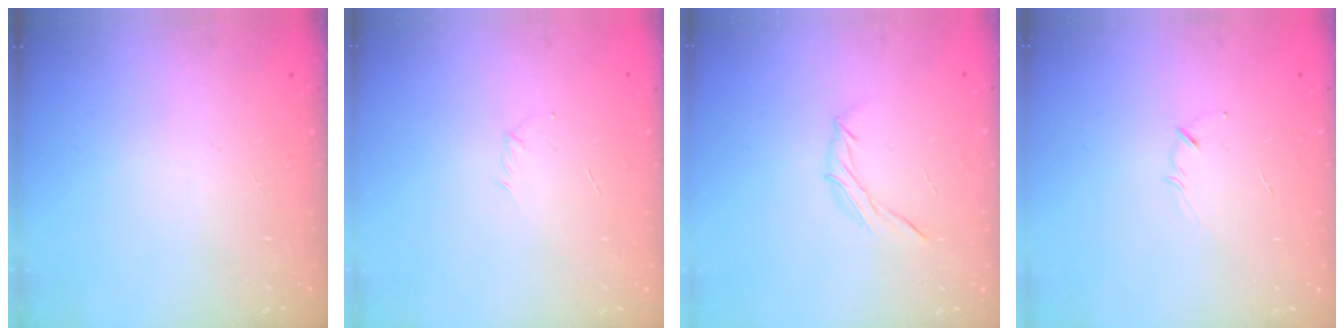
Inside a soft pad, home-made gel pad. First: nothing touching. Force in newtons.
{"total": 2.8, "press": 2.7, "slide": 0.8}
{"total": 7.2, "press": 7.0, "slide": 1.8}
{"total": 2.4, "press": 2.3, "slide": 0.5}